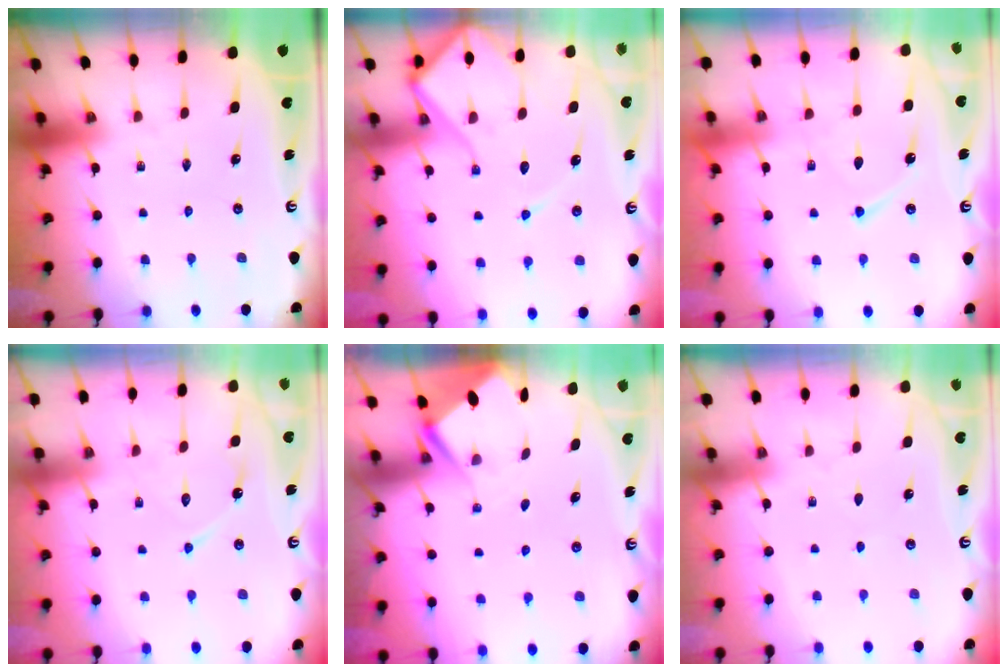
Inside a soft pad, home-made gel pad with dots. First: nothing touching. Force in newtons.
{"total": 12.7, "press": 12.6, "slide": 1.3}
{"total": 10.1, "press": 10.0, "slide": 0.9}
{"total": 9.3, "press": 9.3, "slide": 0.2}
{"total": 2.8, "press": 2.8, "slide": 0.4}
{"total": 2.8, "press": 2.8, "slide": 0.4}